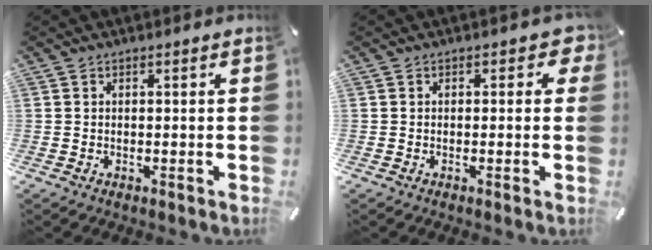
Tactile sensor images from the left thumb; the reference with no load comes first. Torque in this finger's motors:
{"motor_torque": [0.44, 0.28, 0.14, -0.07, 0.02]}